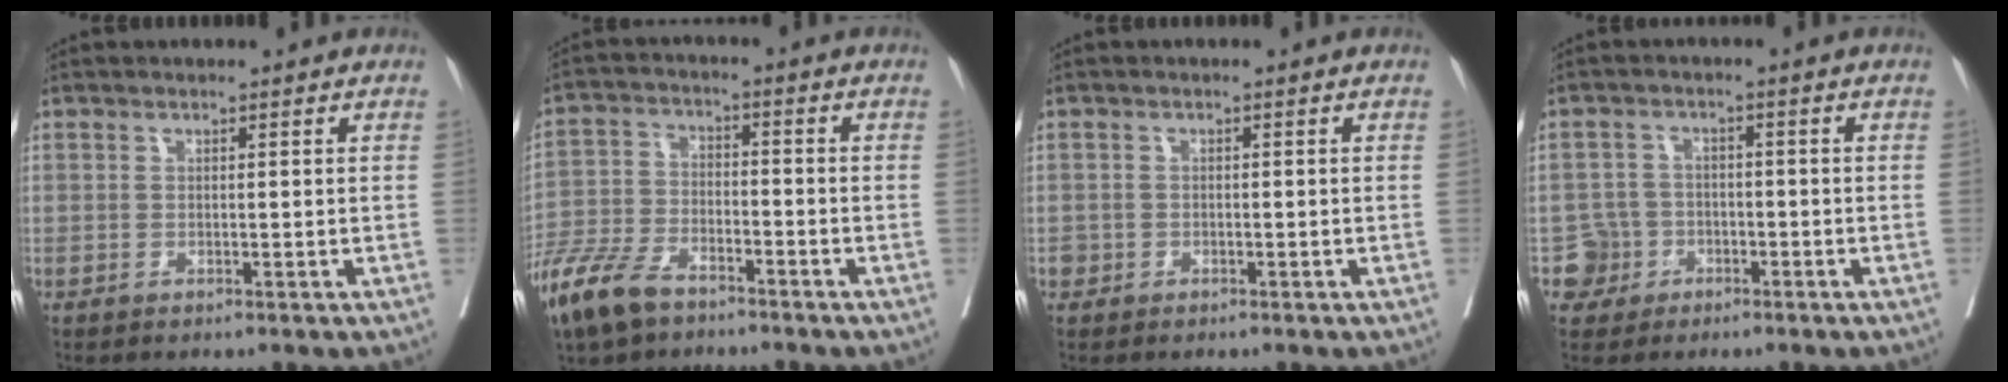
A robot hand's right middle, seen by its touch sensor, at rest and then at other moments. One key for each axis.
{"total": 9.7, "fx": -7.1, "fy": 4.0, "fz": 5.4, "tx": -0.126, "ty": -0.018, "tz": -0.141}
{"total": 1.1, "fx": -0.5, "fy": 1.0, "fz": 0.1, "tx": 0.001, "ty": 0.005, "tz": -0.010}
{"total": 4.2, "fx": -1.8, "fy": 3.8, "fz": -0.3, "tx": 0.014, "ty": 0.016, "tz": -0.031}